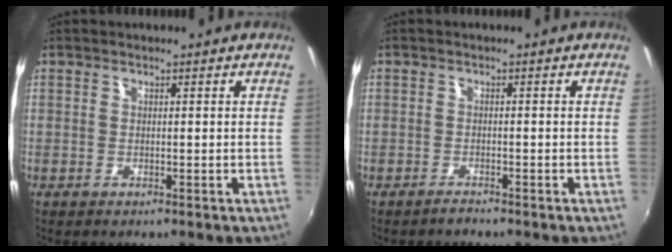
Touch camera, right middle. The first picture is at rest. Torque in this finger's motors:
{"motor_torque": [0.46, -0.52, 0.17, 0.07]}